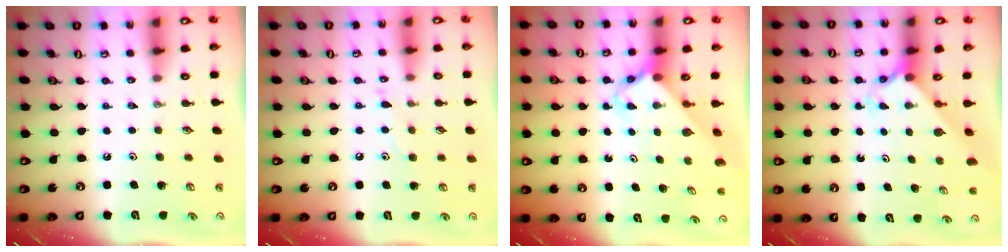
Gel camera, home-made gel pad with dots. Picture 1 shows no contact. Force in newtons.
{"total": 7.1, "press": 7.0, "slide": 0.4}
{"total": 2.5, "press": 2.5, "slide": 0.2}
{"total": 3.3, "press": 3.3, "slide": 0.3}